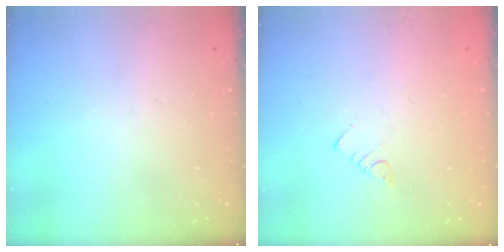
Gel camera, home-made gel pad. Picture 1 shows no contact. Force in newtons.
{"total": 3.0, "press": 3.0, "slide": 0.2}